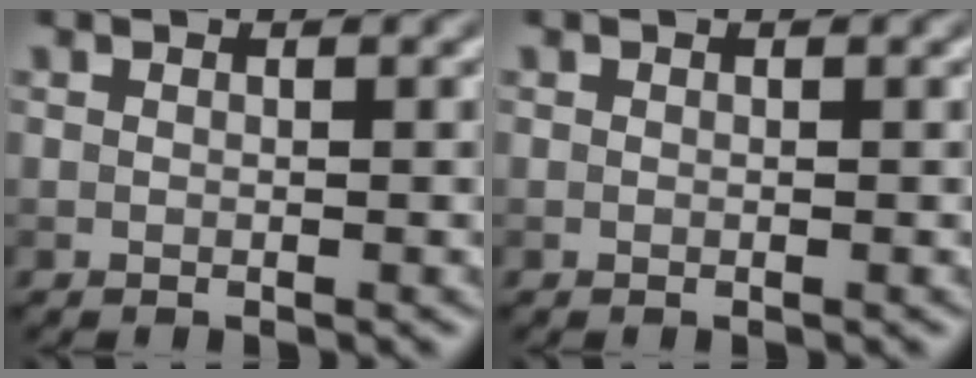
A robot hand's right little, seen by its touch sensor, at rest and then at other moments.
{"total": 0.0}